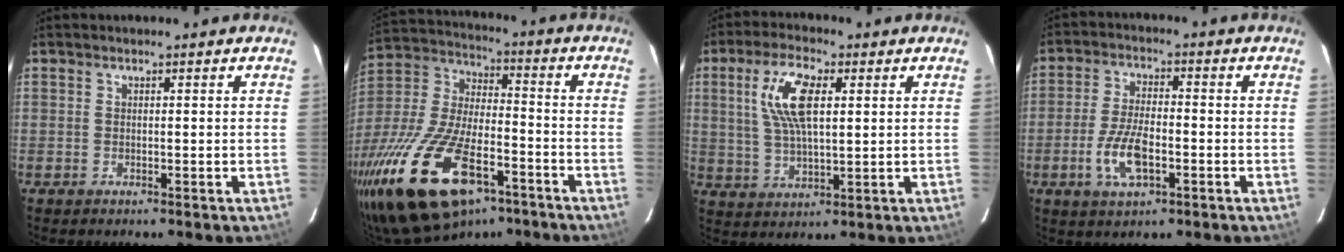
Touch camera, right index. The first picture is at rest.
{"total": 25.6, "force": [-14.7, 11.1, 17.7], "torque": [-0.369, -0.035, -0.255]}
{"total": 10.2, "force": [2.9, 4.0, 9.0], "torque": [-0.180, 0.012, 0.059]}
{"total": 8.5, "force": [-3.0, 3.6, 7.1], "torque": [-0.150, -0.001, -0.055]}